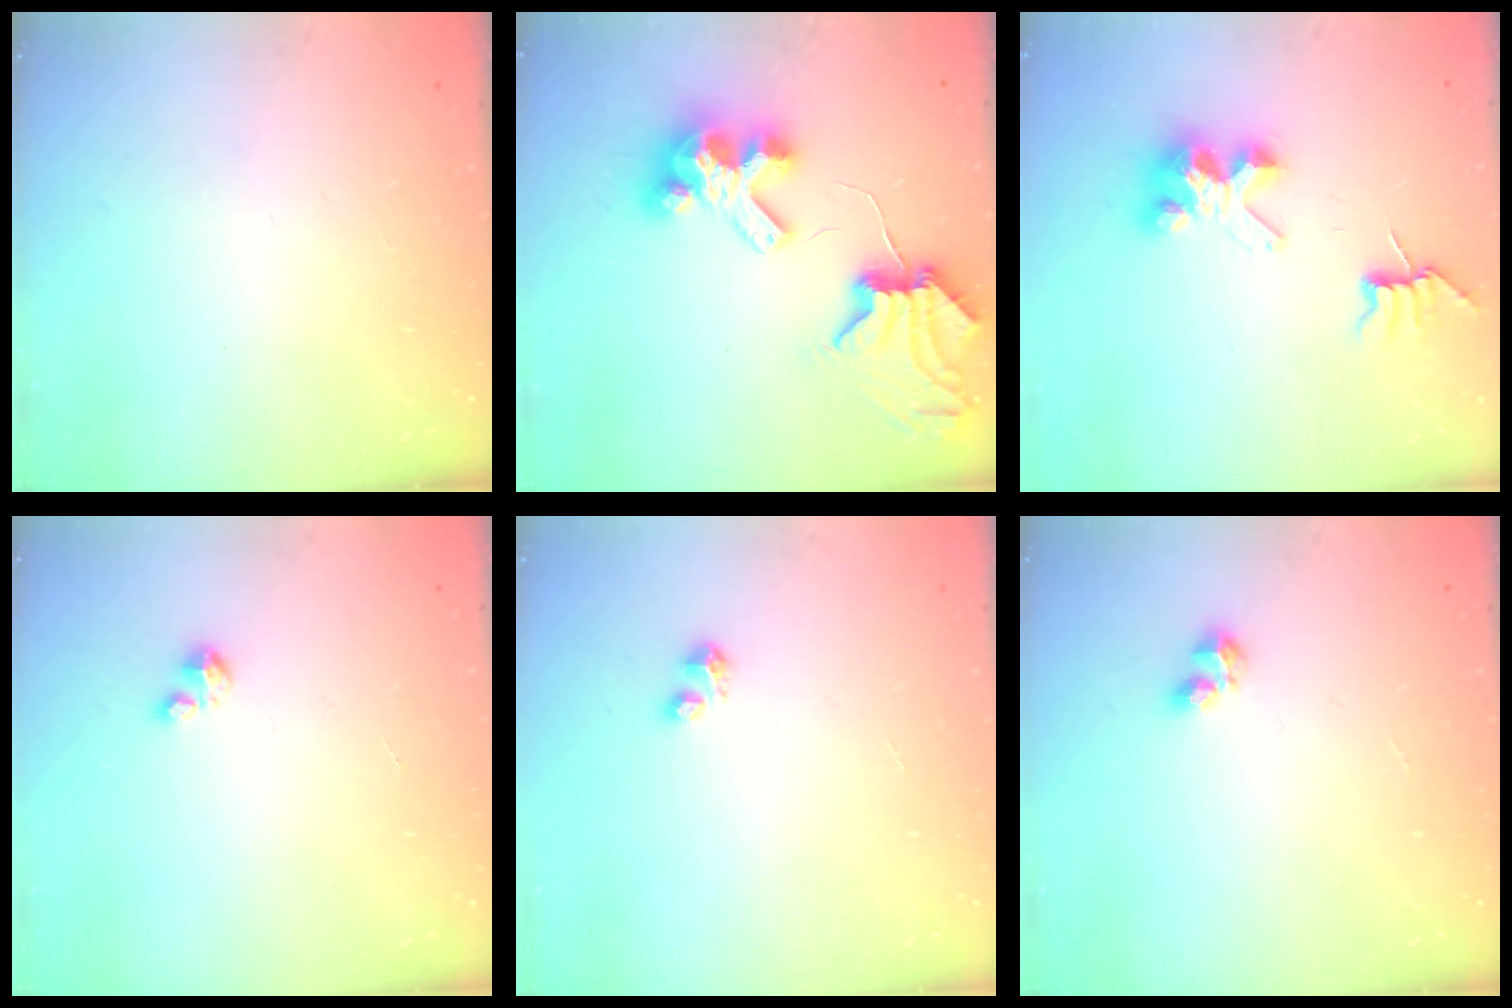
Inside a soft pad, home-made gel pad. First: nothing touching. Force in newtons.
{"total": 8.3, "press": 8.2, "slide": 1.1}
{"total": 7.8, "press": 7.8, "slide": 0.5}
{"total": 1.2, "press": 1.2, "slide": 0.2}
{"total": 2.8, "press": 2.8, "slide": 0.4}
{"total": 2.1, "press": 2.0, "slide": 0.8}